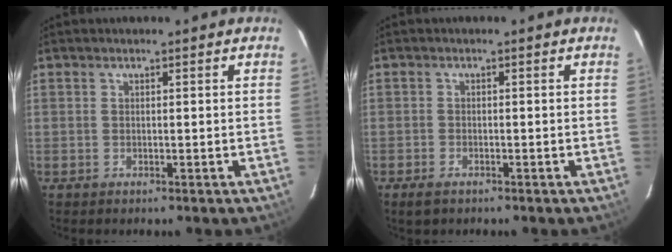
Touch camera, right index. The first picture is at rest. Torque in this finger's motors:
{"motor_torque": [0.21, -0.14, 0.01, 0.01]}